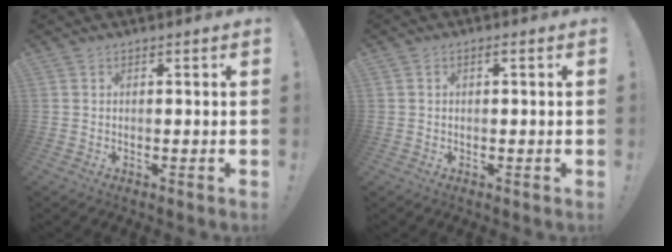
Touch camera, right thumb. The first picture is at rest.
{"total": 1.1, "force": [-0.3, 0.4, 0.9], "torque": [-0.018, 0.005, -0.006]}